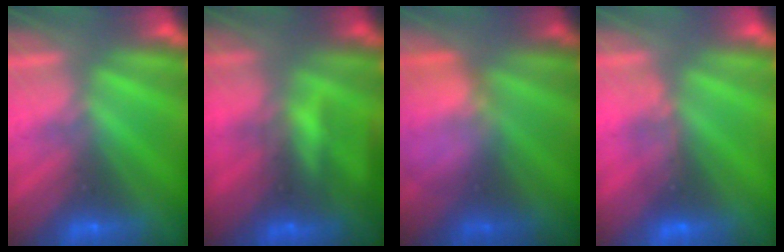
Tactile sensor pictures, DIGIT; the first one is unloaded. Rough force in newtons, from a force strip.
{"total": 5.5}
{"total": 3.8}
{"total": 3.0}